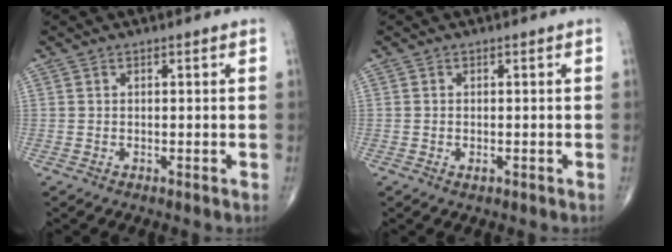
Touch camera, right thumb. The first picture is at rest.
{"total": 0.9, "force": [-0.3, 0.5, 0.6], "torque": [-0.011, -0.001, -0.004]}